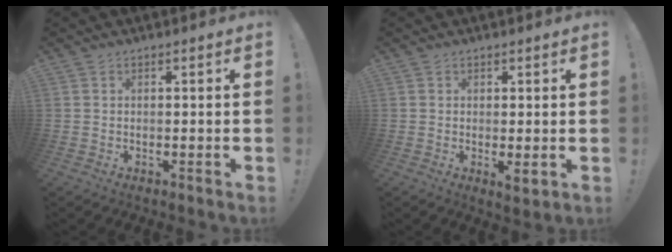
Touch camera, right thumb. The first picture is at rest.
{"total": 3.0, "force": [-0.1, 0.9, 2.9], "torque": [-0.034, -0.007, 0.002]}